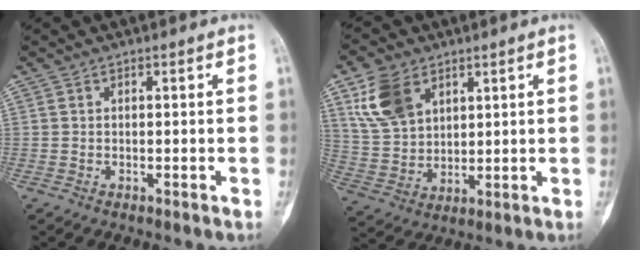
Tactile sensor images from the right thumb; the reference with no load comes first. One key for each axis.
{"total": 11.0, "fx": 5.4, "fy": 7.4, "fz": 6.1, "tx": -0.103, "ty": -0.017, "tz": 0.118}